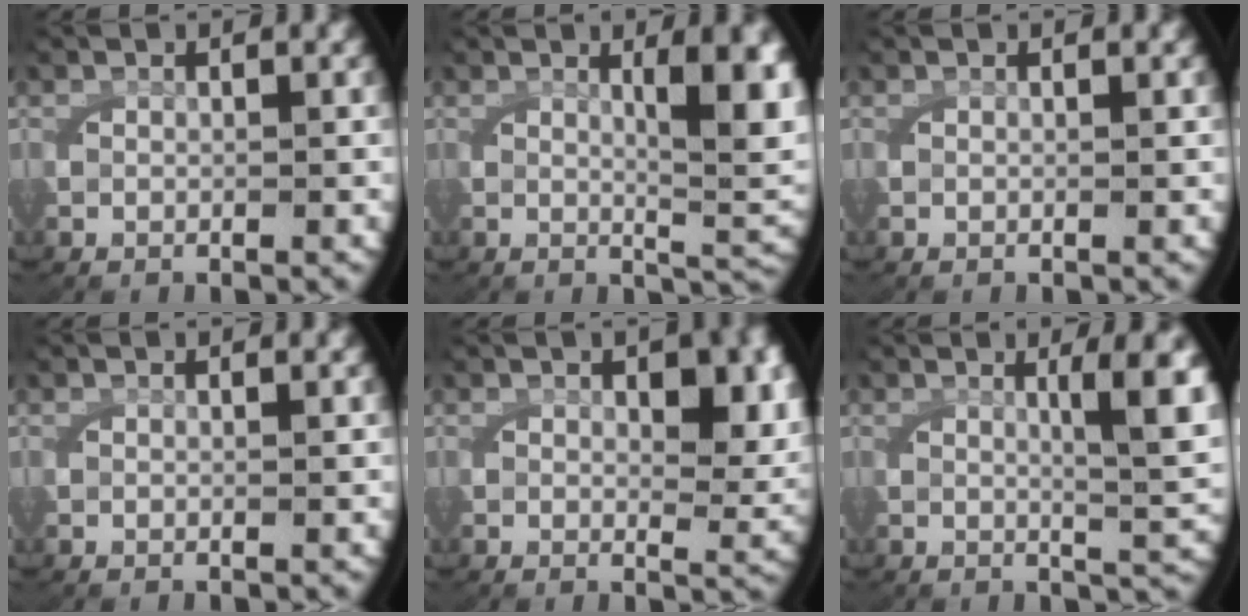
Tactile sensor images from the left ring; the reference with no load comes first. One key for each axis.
{"total": 6.3, "fx": 1.4, "fy": 1.6, "fz": 5.9, "tx": -0.076, "ty": -0.008, "tz": 0.029}
{"total": 0.0}
{"total": 0.0}
{"total": 3.9, "fx": 0.9, "fy": 1.8, "fz": 3.4, "tx": -0.049, "ty": -0.014, "tz": 0.017}
{"total": 5.7, "fx": 1.4, "fy": 1.0, "fz": 5.4, "tx": -0.072, "ty": -0.002, "tz": 0.027}